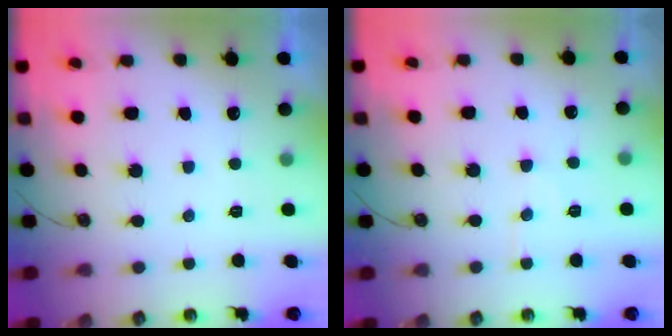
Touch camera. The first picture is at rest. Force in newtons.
{"total": 6.3, "press": 6.3, "slide": 0.2}